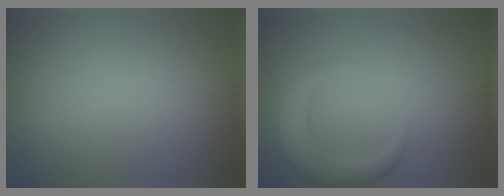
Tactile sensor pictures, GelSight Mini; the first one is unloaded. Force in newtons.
{"total": 3.8, "press": 3.8, "slide": 0.3}